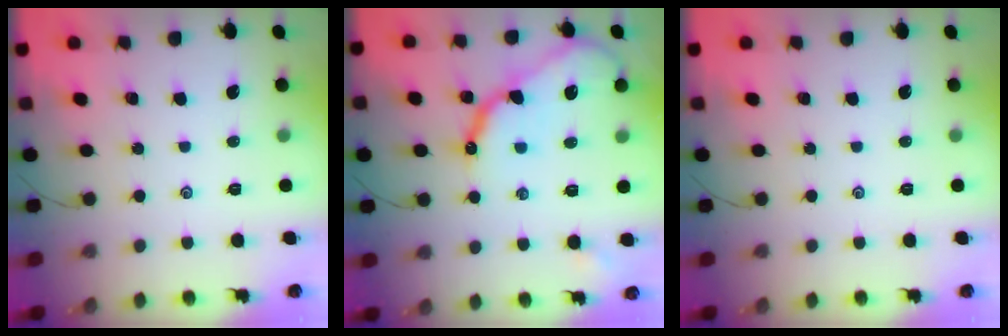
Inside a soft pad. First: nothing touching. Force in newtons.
{"total": 13.1, "press": 13.1, "slide": 1.2}
{"total": 0.0}